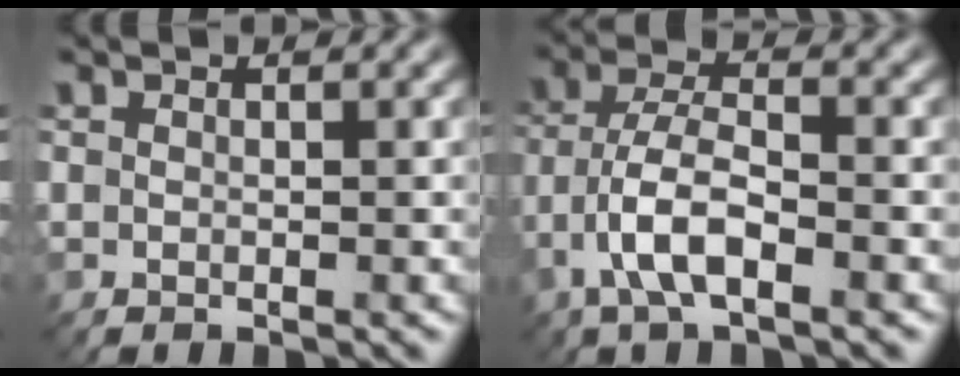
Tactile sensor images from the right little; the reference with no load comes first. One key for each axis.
{"total": 5.1, "fx": -2.3, "fy": 1.7, "fz": 4.2, "tx": -0.088, "ty": 0.006, "tz": -0.051}